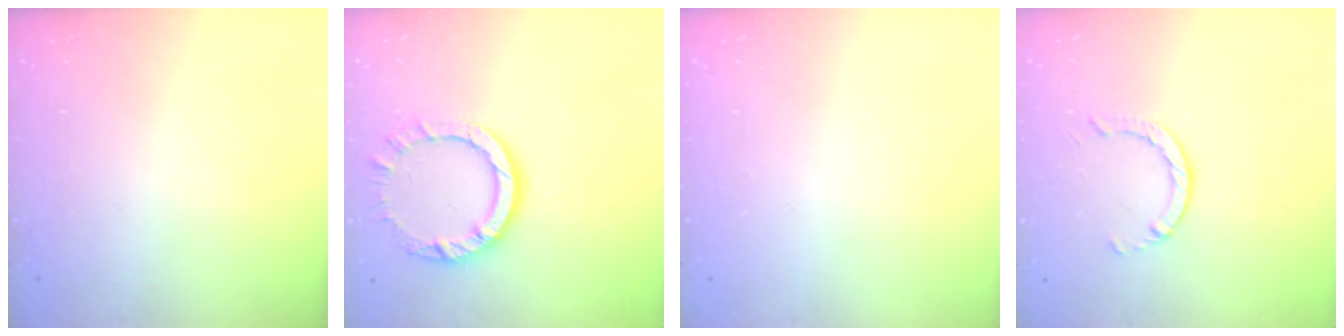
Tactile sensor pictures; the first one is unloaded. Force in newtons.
{"total": 8.6, "press": 8.5, "slide": 1.0}
{"total": 0.0}
{"total": 2.4, "press": 2.4, "slide": 0.4}